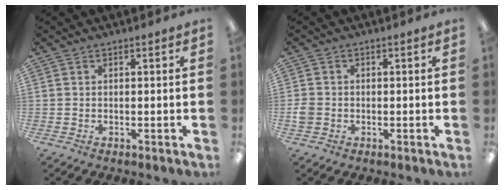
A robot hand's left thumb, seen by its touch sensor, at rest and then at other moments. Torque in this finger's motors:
{"motor_torque": [-0.23, 0.27, 0.23, -0.17, 0.00]}